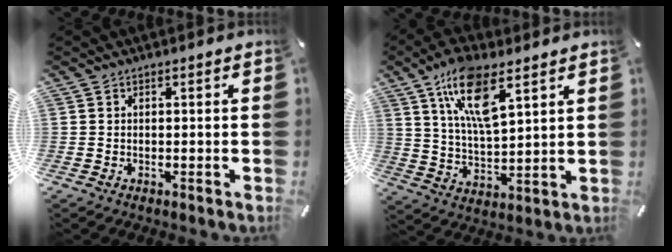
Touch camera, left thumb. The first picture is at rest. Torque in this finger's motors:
{"motor_torque": [0.50, 0.58, 1.32, -1.46, 0.39]}